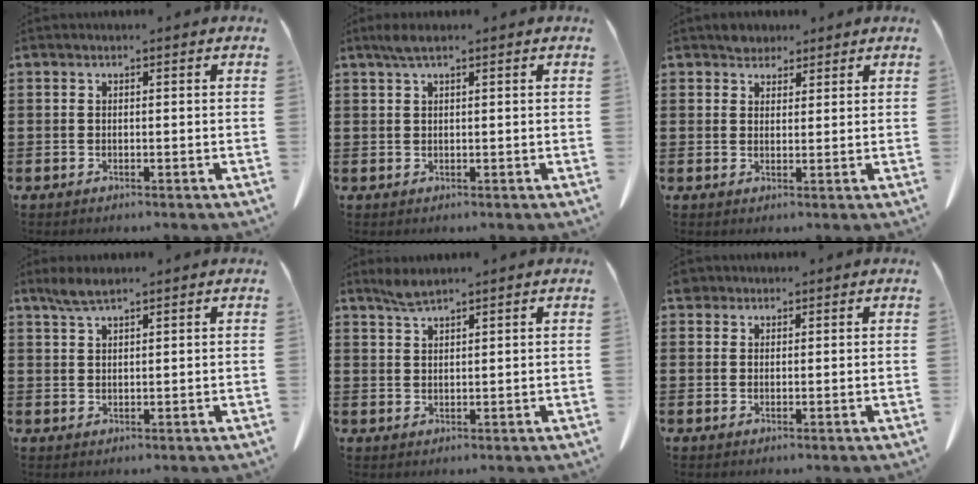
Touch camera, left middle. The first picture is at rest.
{"total": 1.9, "force": [1.2, 0.3, 1.5], "torque": [-0.032, 0.004, 0.020]}
{"total": 2.7, "force": [2.3, 1.3, 0.2], "torque": [-0.002, 0.002, 0.045]}
{"total": 2.8, "force": [2.1, 0.5, 1.7], "torque": [-0.039, 0.002, 0.039]}
{"total": 2.3, "force": [2.0, 0.2, 1.1], "torque": [-0.027, 0.001, 0.037]}
{"total": 1.7, "force": [1.4, 1.0, 0.3], "torque": [-0.012, 0.006, 0.027]}